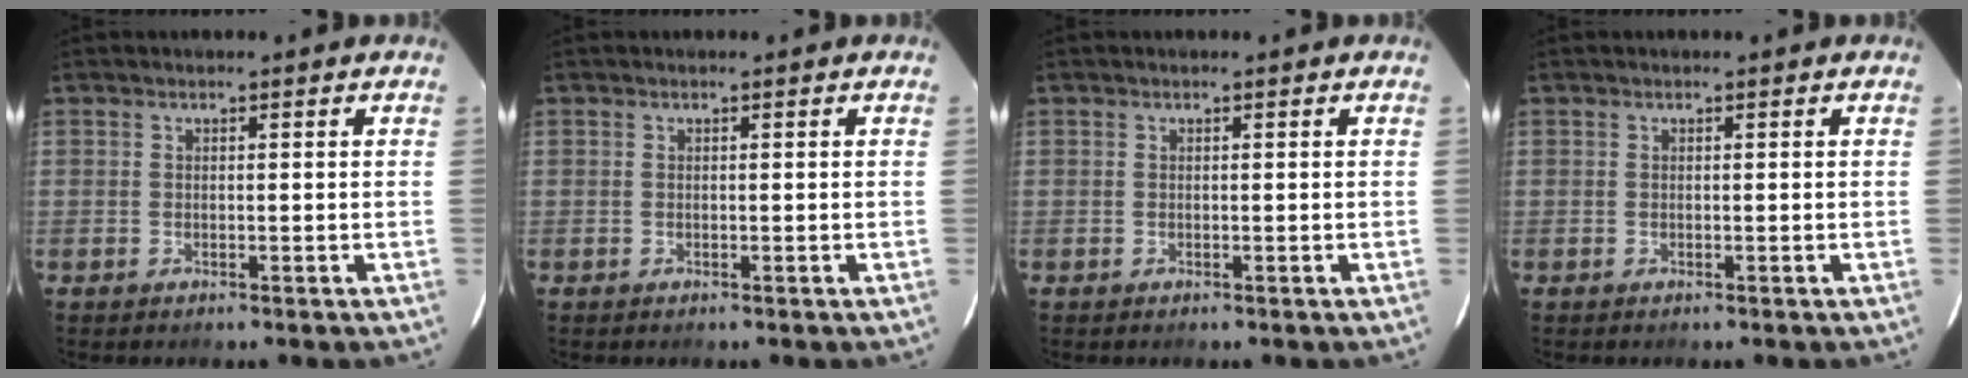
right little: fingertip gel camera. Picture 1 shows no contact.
{"total": 0.0}
{"total": 0.0}
{"total": 0.0}